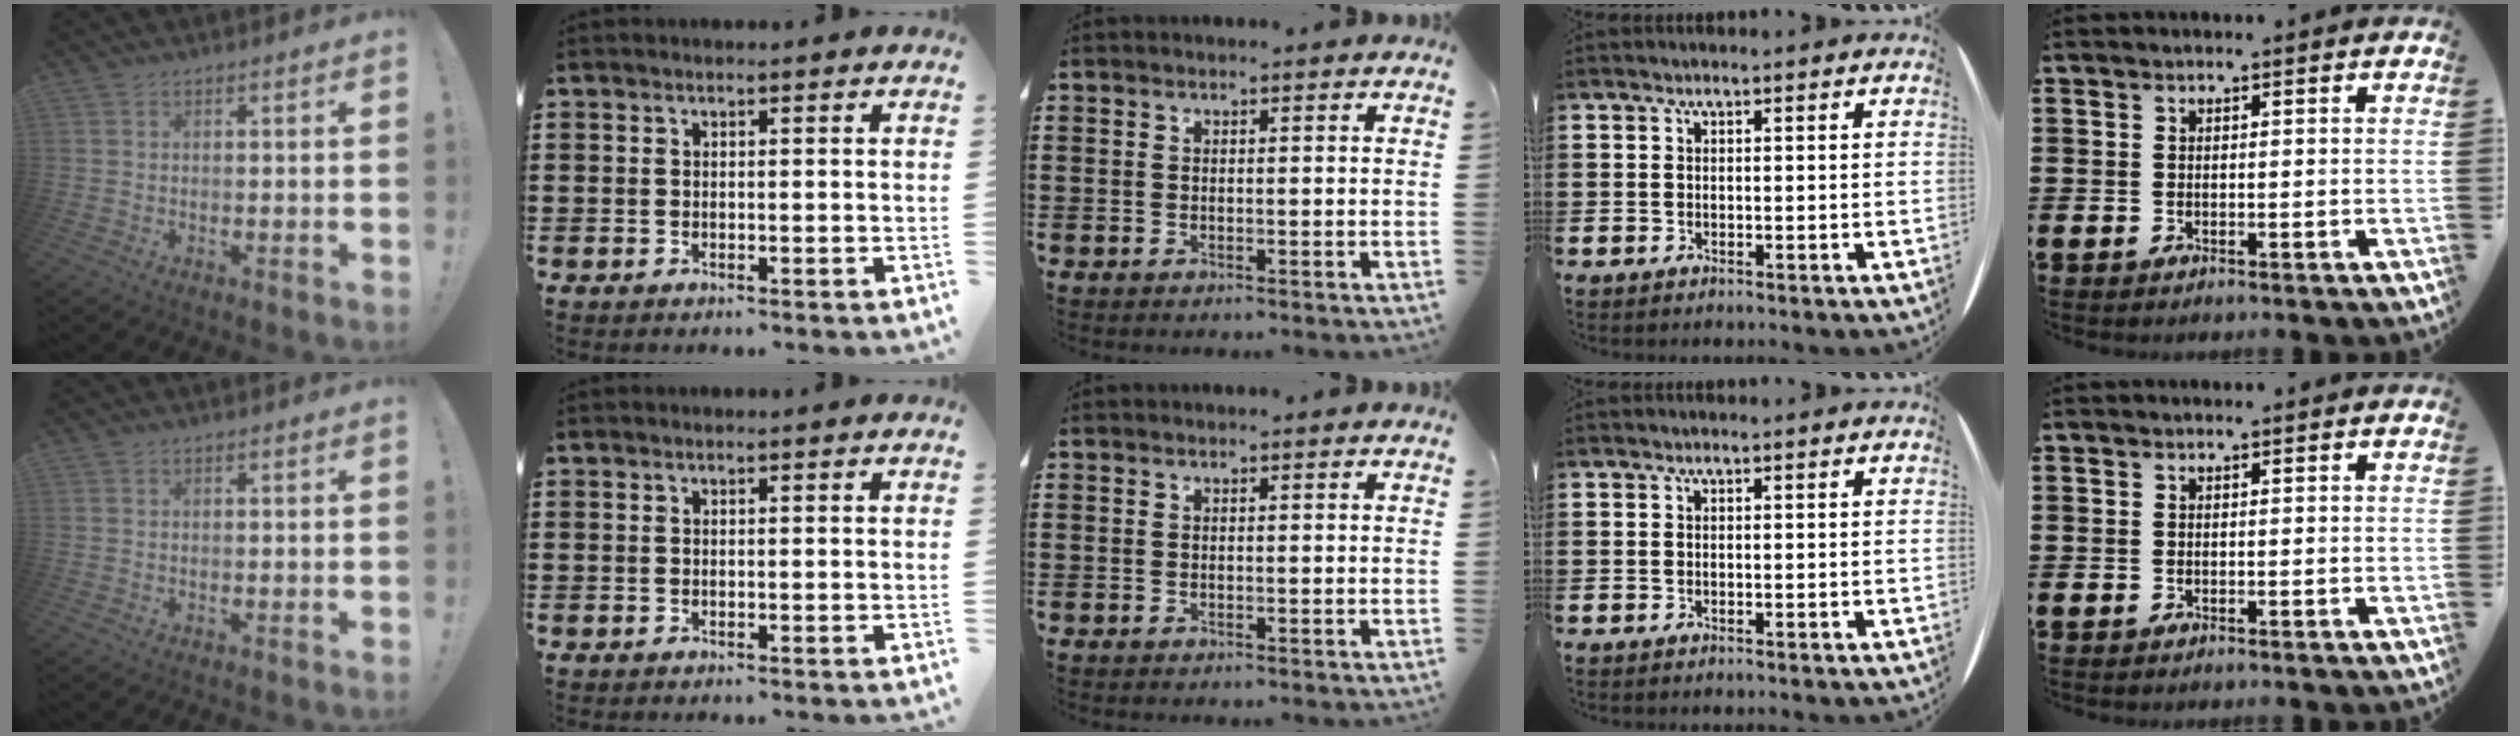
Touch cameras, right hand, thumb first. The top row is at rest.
{}